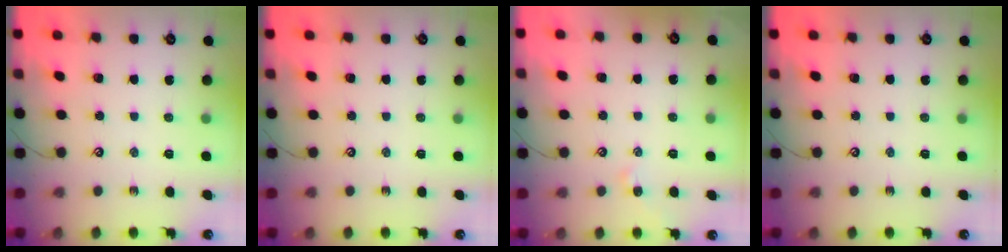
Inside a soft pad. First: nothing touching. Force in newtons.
{"total": 0.0}
{"total": 0.6, "press": 0.5, "slide": 0.4}
{"total": 0.0}